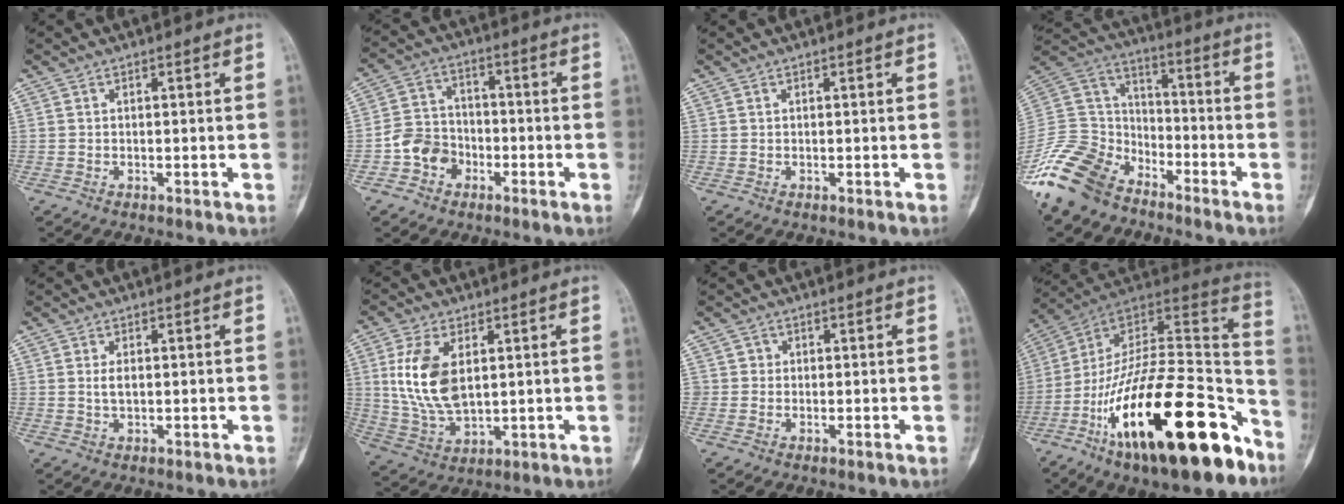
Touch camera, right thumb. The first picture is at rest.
{"total": 7.5, "force": [-3.0, 6.2, 2.9], "torque": [-0.026, 0.032, -0.061]}
{"total": 0.0}
{"total": 17.4, "force": [-12.5, 9.9, 6.8], "torque": [-0.133, 0.070, -0.245]}
{"total": 2.1, "force": [0.3, 1.2, 1.8], "torque": [-0.034, -0.002, 0.007]}
{"total": 13.1, "force": [2.7, 7.4, 10.4], "torque": [-0.205, -0.012, 0.063]}
{"total": 1.3, "force": [0.0, 1.3, 0.1], "torque": [0.008, 0.005, -0.002]}
{"total": 32.4, "force": [-17.0, 12.0, 24.8], "torque": [-0.344, 0.074, -0.274]}